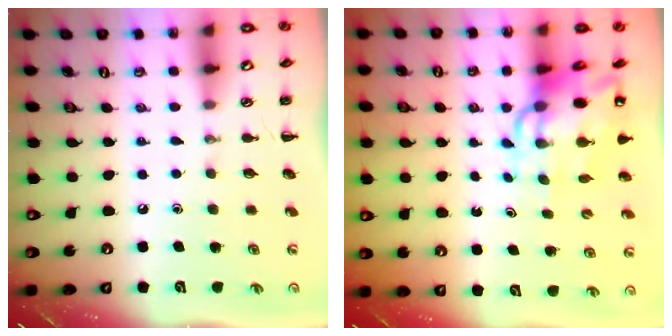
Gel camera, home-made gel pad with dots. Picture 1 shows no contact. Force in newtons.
{"total": 10.4, "press": 10.0, "slide": 2.7}